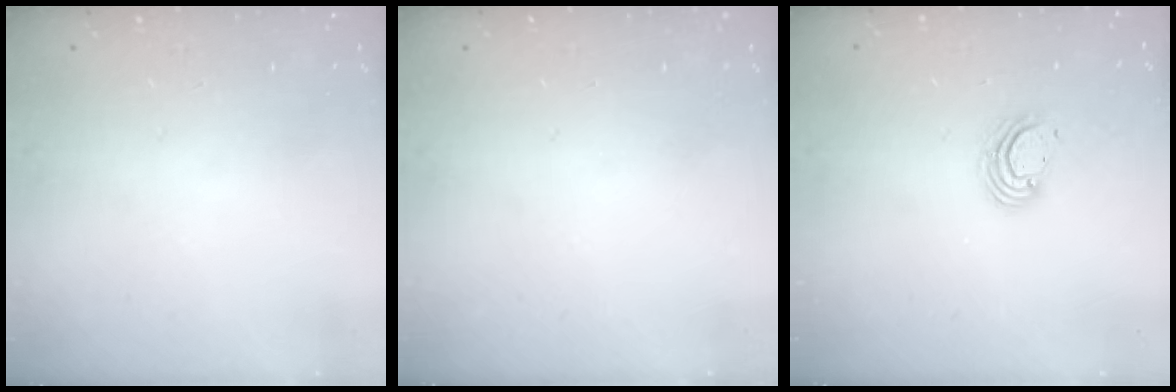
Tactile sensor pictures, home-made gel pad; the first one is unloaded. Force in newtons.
{"total": 0.0}
{"total": 3.6, "press": 3.6, "slide": 0.3}